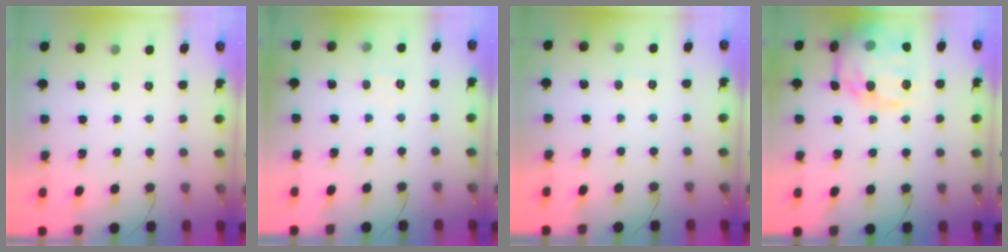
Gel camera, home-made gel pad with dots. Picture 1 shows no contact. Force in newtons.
{"total": 6.1, "press": 6.0, "slide": 1.3}
{"total": 4.4, "press": 4.2, "slide": 1.0}
{"total": 20.7, "press": 20.6, "slide": 2.2}